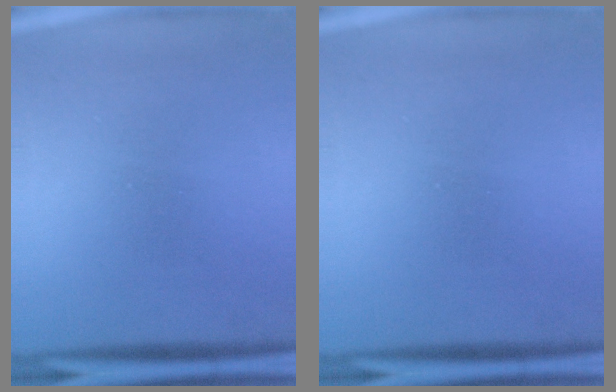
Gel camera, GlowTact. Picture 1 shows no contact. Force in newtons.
{"total": 0.0}